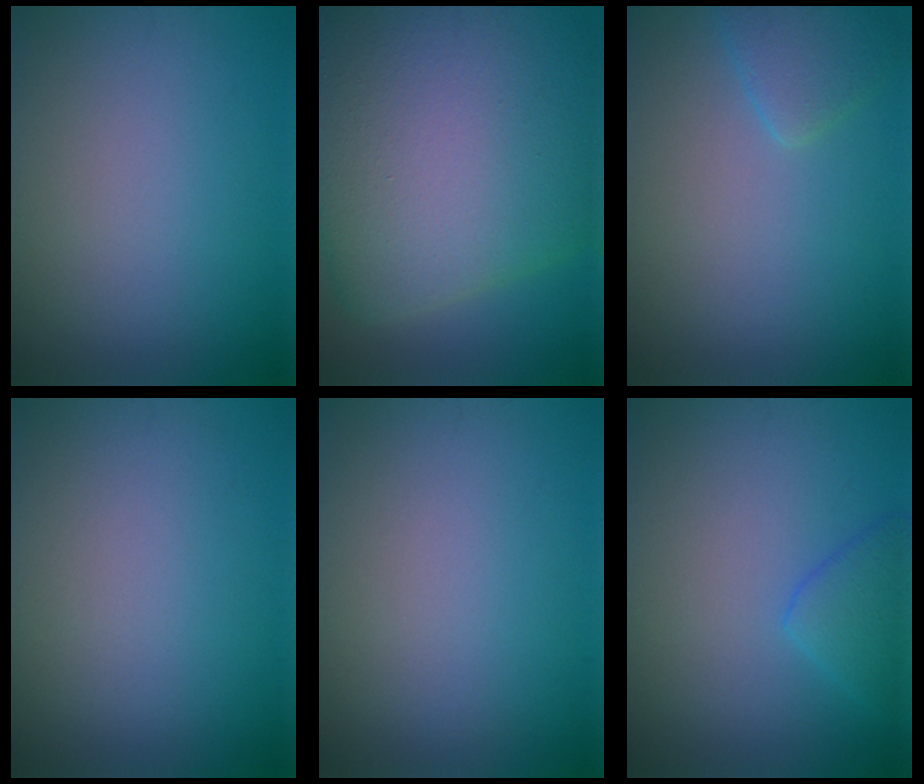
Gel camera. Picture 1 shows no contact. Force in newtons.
{"total": 16.8, "press": 16.8, "slide": 0.9}
{"total": 2.1, "press": 2.1, "slide": 0.2}
{"total": 0.0}
{"total": 0.0}
{"total": 2.7, "press": 2.7, "slide": 0.2}